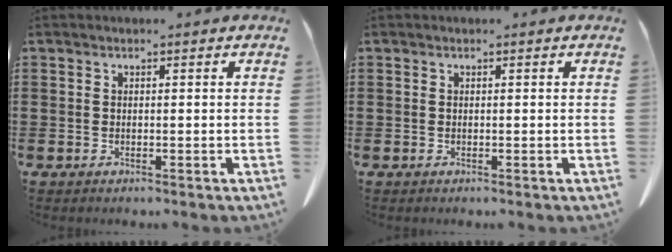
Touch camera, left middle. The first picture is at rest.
{"total": 0.0}